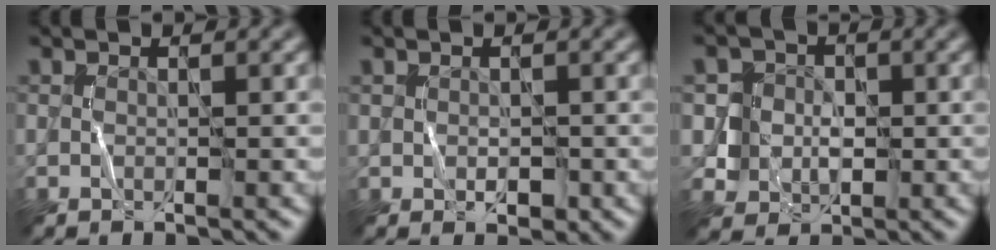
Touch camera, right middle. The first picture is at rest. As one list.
[{"total": 0.6, "force": [0.0, 0.6, 0.2], "torque": [0.001, -0.001, 0.004]}, {"total": 3.4, "force": [0.0, 3.4, 0.4], "torque": [0.006, 0.006, -0.014]}]